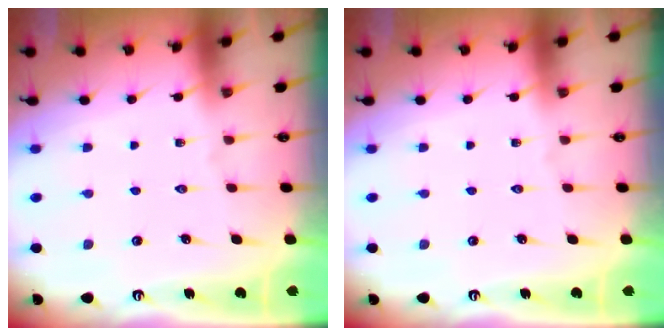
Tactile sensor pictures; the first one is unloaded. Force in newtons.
{"total": 0.0}